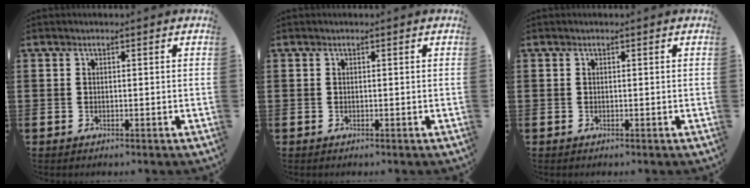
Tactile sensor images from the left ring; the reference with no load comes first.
{"total": 0.0}
{"total": 0.0}